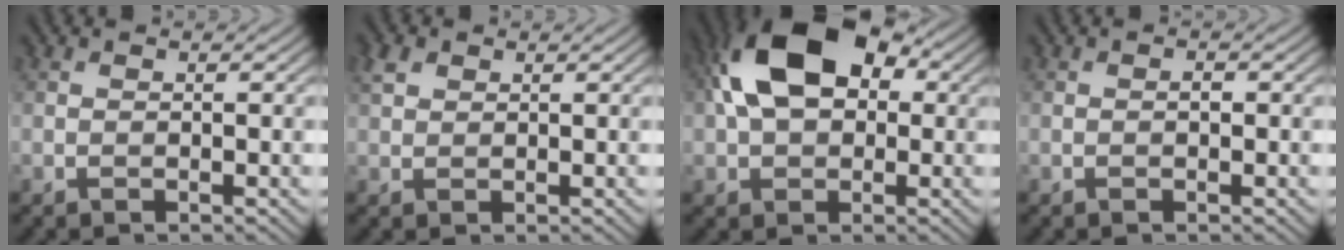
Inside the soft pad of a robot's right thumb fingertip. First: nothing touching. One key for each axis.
{"total": 2.2, "fx": 1.1, "fy": 1.5, "fz": 1.1, "tx": -0.026, "ty": 0.007, "tz": 0.021}
{"total": 13.8, "fx": 2.8, "fy": 8.9, "fz": 10.2, "tx": -0.189, "ty": 0.022, "tz": 0.036}
{"total": 0.6, "fx": -0.1, "fy": 0.2, "fz": 0.5, "tx": -0.009, "ty": 0.003, "tz": -0.002}